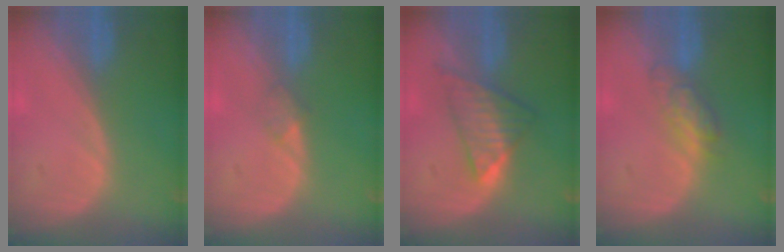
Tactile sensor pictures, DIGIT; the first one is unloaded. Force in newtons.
{"total": 1.4, "press": 1.4, "slide": 0.1}
{"total": 6.3, "press": 6.2, "slide": 1.4}
{"total": 5.0, "press": 4.6, "slide": 2.0}